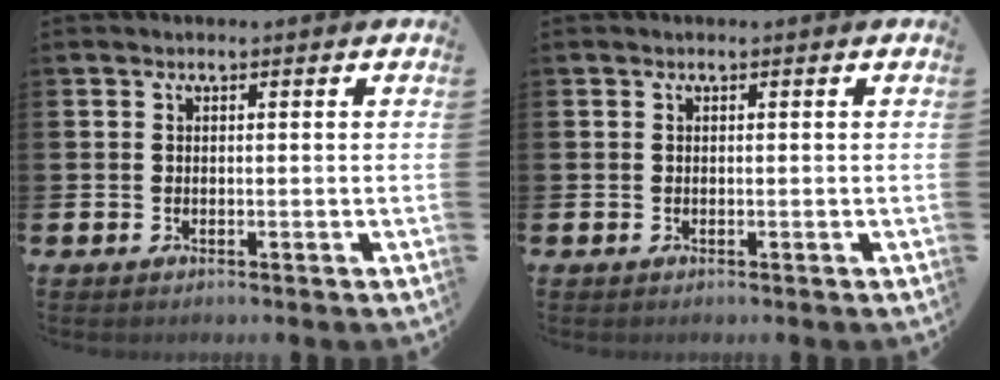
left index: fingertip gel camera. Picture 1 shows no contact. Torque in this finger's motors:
{"motor_torque": [0.00, 0.00, 0.00, 0.02]}